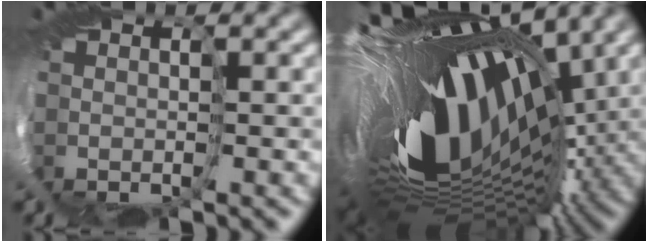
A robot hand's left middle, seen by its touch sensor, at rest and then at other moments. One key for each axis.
{"total": 16.9, "fx": 2.2, "fy": 6.8, "fz": 15.3, "tx": -0.226, "ty": -0.036, "tz": 0.009}